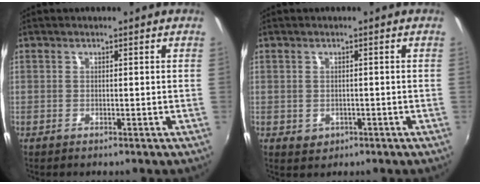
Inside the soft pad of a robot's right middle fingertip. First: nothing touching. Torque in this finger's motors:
{"motor_torque": [0.41, -0.33, 0.00, 0.00]}